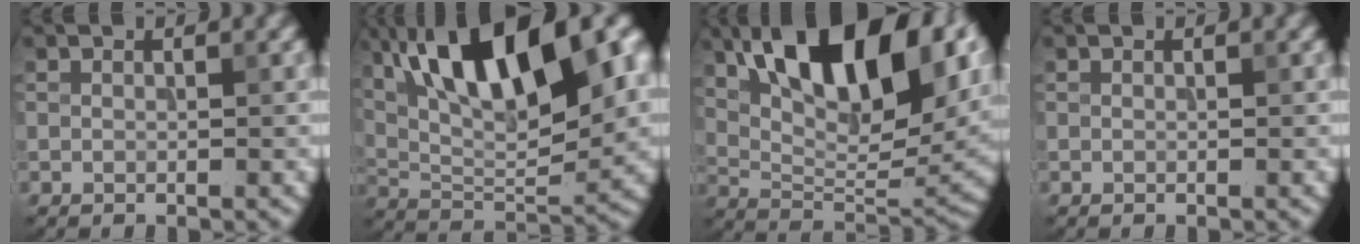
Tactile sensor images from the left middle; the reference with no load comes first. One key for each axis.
{"total": 15.5, "fx": 6.2, "fy": 6.2, "fz": 12.7, "tx": -0.201, "ty": 0.015, "tz": 0.102}
{"total": 14.0, "fx": 5.8, "fy": 6.1, "fz": 11.1, "tx": -0.163, "ty": 0.011, "tz": 0.096}
{"total": 0.0}